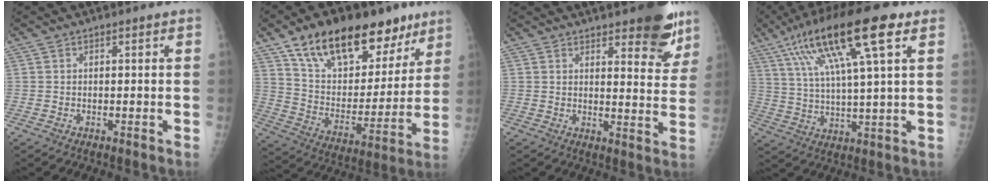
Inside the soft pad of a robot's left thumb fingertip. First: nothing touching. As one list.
[{"total": 26.7, "force": [16.7, 13.4, 16.0], "torque": [-0.215, -0.032, 0.274]}, {"total": 11.1, "force": [7.5, 3.8, 7.3], "torque": [-0.053, -0.045, 0.095]}, {"total": 19.0, "force": [8.9, 3.8, 16.4], "torque": [-0.302, 0.003, 0.152]}]